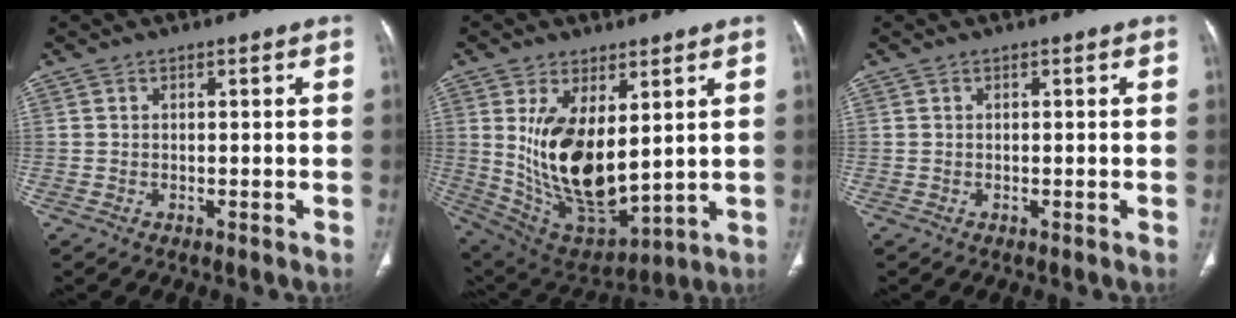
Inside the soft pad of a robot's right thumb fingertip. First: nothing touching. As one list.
[{"total": 17.4, "force": [3.4, 8.8, 14.6], "torque": [-0.250, -0.032, 0.094]}, {"total": 0.0}]